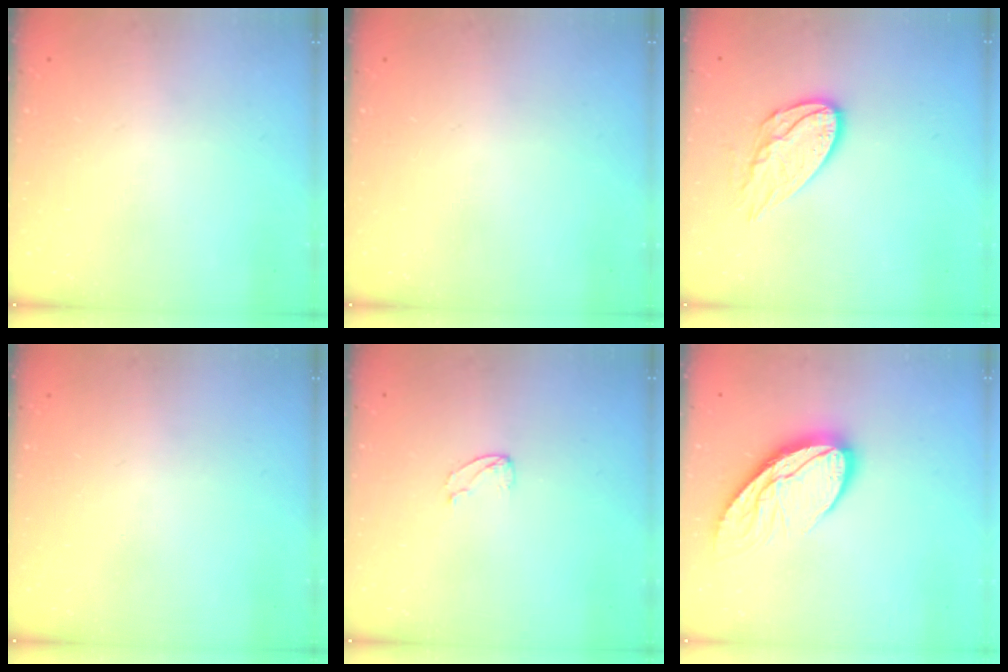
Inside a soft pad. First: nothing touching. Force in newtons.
{"total": 0.0}
{"total": 10.9, "press": 10.9, "slide": 0.6}
{"total": 0.0}
{"total": 2.5, "press": 2.5, "slide": 0.2}
{"total": 12.7, "press": 12.6, "slide": 1.2}